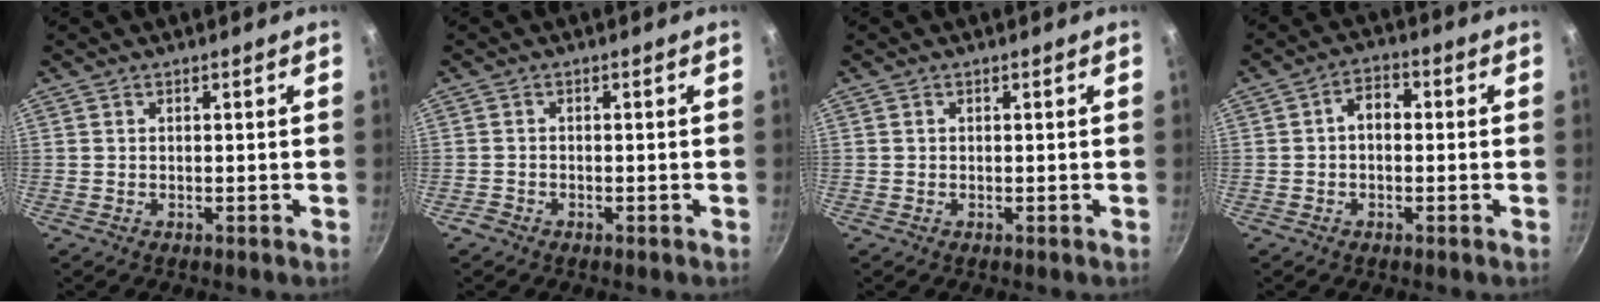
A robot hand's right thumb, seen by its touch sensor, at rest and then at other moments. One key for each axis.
{"total": 1.1, "fx": -0.8, "fy": 0.7, "fz": 0.2, "tx": -0.004, "ty": 0.002, "tz": -0.020}
{"total": 0.0}
{"total": 4.2, "fx": 0.0, "fy": 2.8, "fz": 3.1, "tx": -0.037, "ty": 0.017, "tz": -0.011}